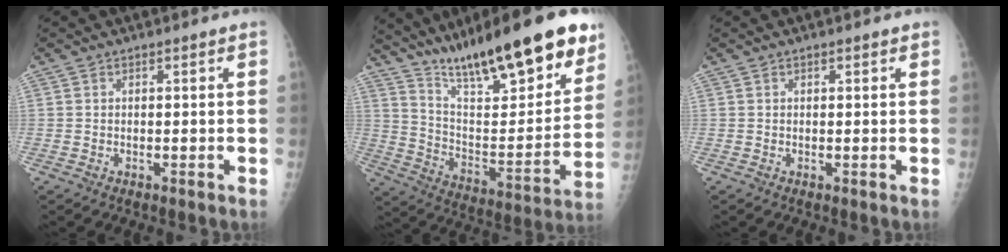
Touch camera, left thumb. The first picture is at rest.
{"total": 27.2, "force": [18.8, 6.8, 18.4], "torque": [-0.252, -0.064, 0.309]}
{"total": 0.9, "force": [0.5, 0.4, 0.6], "torque": [-0.006, 0.000, 0.004]}